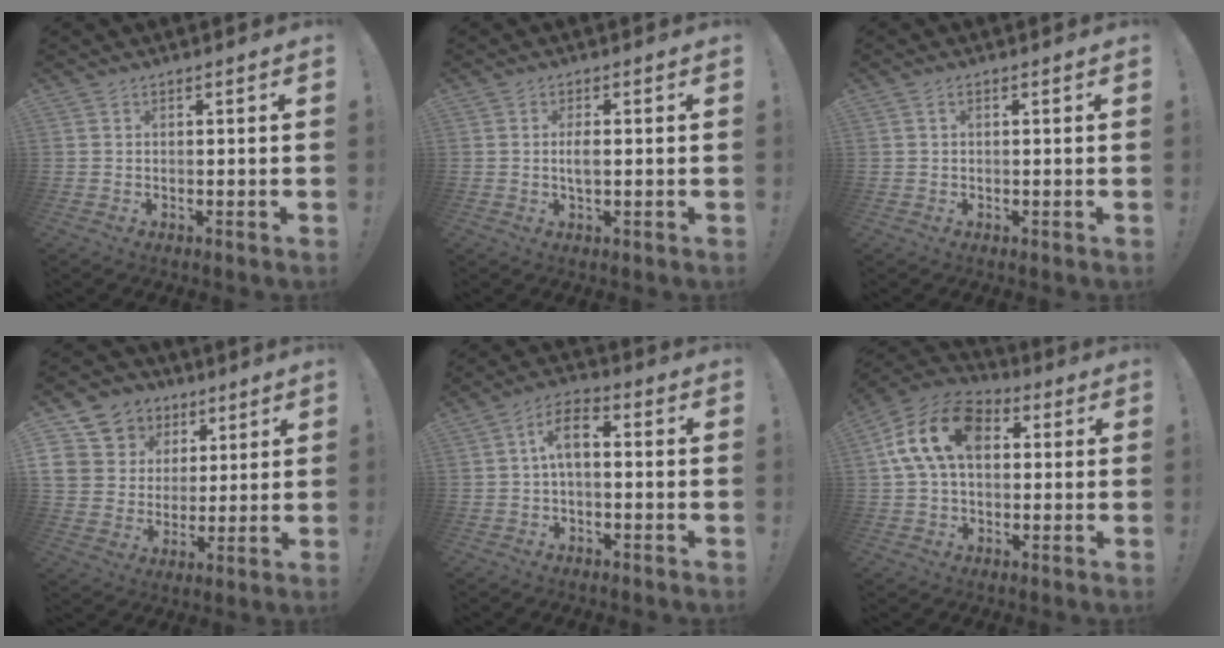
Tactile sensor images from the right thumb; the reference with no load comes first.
{"total": 3.1, "force": [-0.1, 1.0, 2.9], "torque": [-0.064, -0.004, -0.010]}
{"total": 0.9, "force": [0.2, 0.5, 0.7], "torque": [-0.015, 0.003, 0.003]}
{"total": 10.7, "force": [4.3, 9.6, 2.2], "torque": [-0.040, -0.026, 0.099]}
{"total": 7.5, "force": [0.1, 3.7, 6.5], "torque": [-0.120, 0.011, 0.003]}
{"total": 16.7, "force": [4.0, 10.6, 12.2], "torque": [-0.219, 0.012, 0.071]}